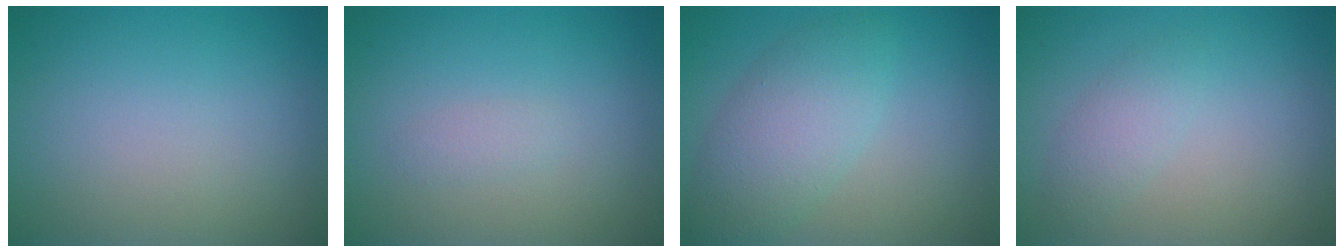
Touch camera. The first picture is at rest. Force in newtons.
{"total": 0.8, "press": 0.8, "slide": 0.1}
{"total": 5.0, "press": 5.0, "slide": 0.1}
{"total": 1.8, "press": 1.8, "slide": 0.1}